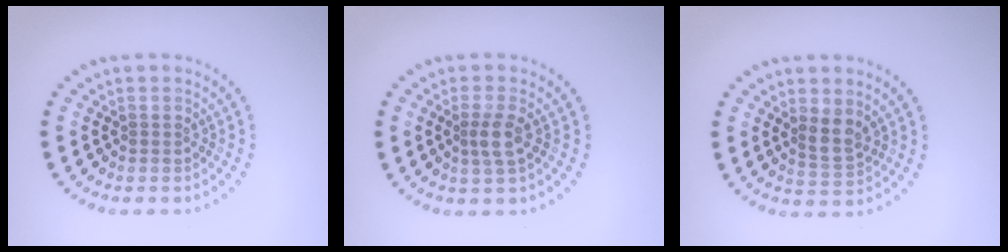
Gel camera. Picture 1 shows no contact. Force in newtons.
{"total": 2.0, "press": 1.7, "slide": 1.0}
{"total": 2.3, "press": 2.1, "slide": 1.1}